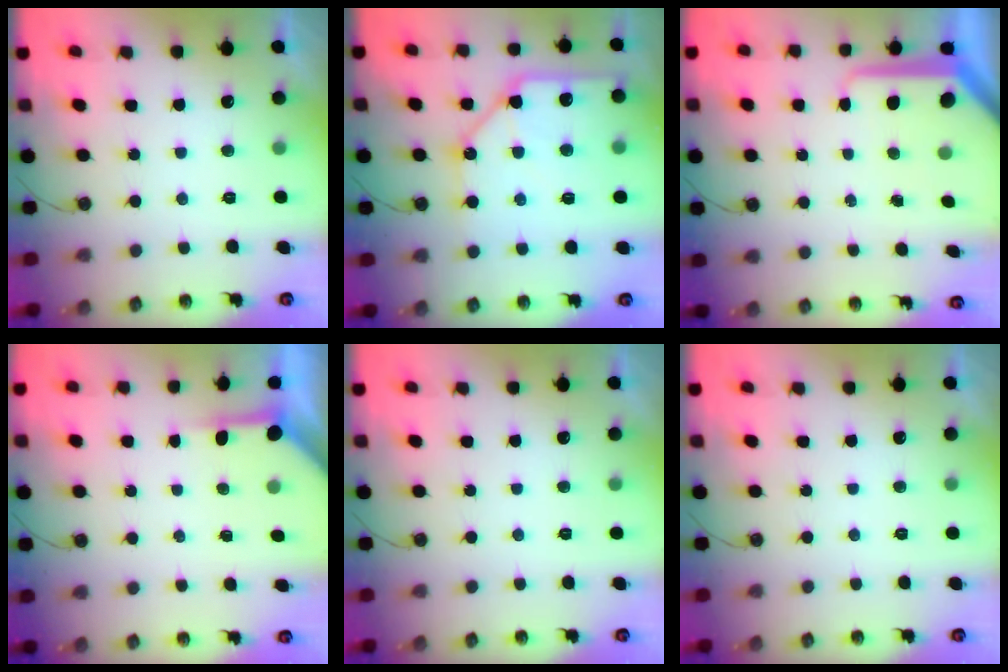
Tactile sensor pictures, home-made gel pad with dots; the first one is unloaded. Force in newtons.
{"total": 13.6, "press": 13.5, "slide": 1.8}
{"total": 8.6, "press": 8.5, "slide": 0.9}
{"total": 3.9, "press": 3.8, "slide": 0.4}
{"total": 0.0}
{"total": 0.0}